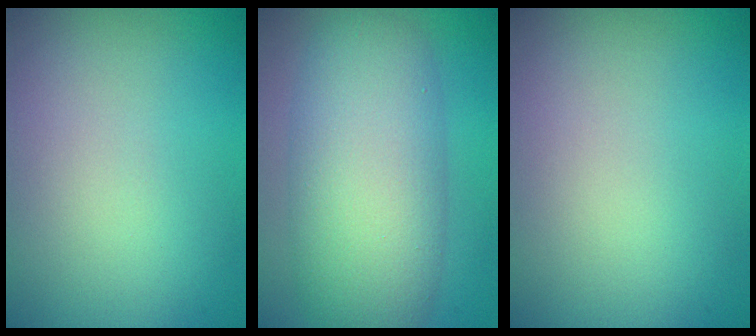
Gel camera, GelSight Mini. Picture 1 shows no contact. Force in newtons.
{"total": 9.4, "press": 9.4, "slide": 0.5}
{"total": 0.0}